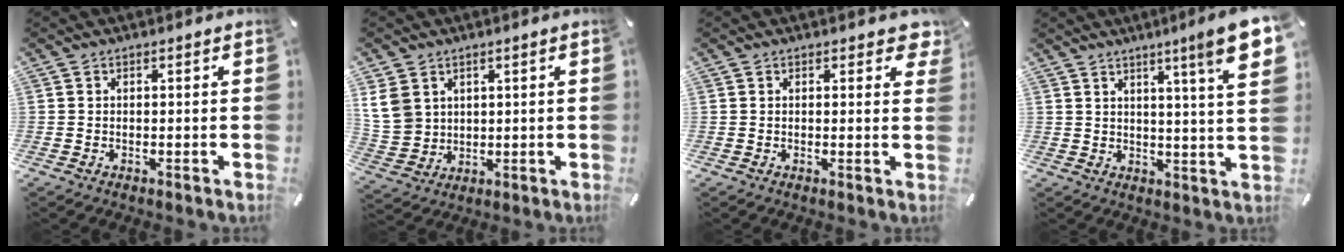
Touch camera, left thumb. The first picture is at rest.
{"total": 8.2, "force": [3.4, 7.1, 2.4], "torque": [-0.078, -0.004, 0.067]}
{"total": 2.2, "force": [1.4, 1.2, 1.2], "torque": [-0.004, -0.003, 0.020]}
{"total": 11.5, "force": [6.5, 0.7, 9.5], "torque": [-0.135, -0.038, 0.098]}